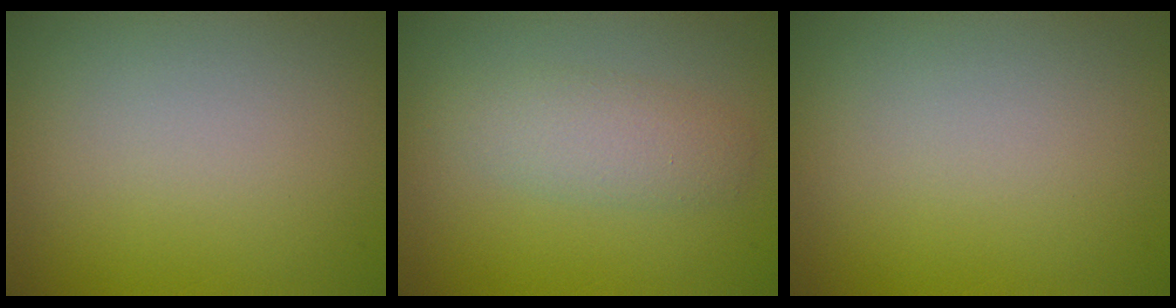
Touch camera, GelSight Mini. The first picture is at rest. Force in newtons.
{"total": 2.7, "press": 2.7, "slide": 0.2}
{"total": 0.0}